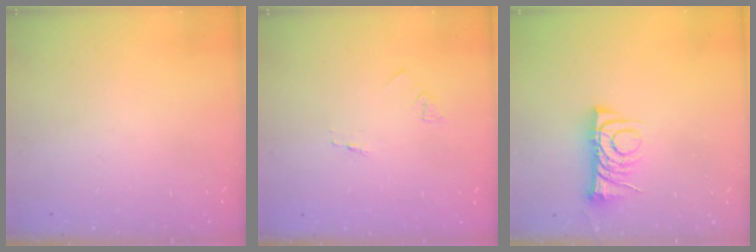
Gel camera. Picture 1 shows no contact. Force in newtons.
{"total": 1.3, "press": 1.2, "slide": 0.1}
{"total": 7.6, "press": 7.5, "slide": 0.9}